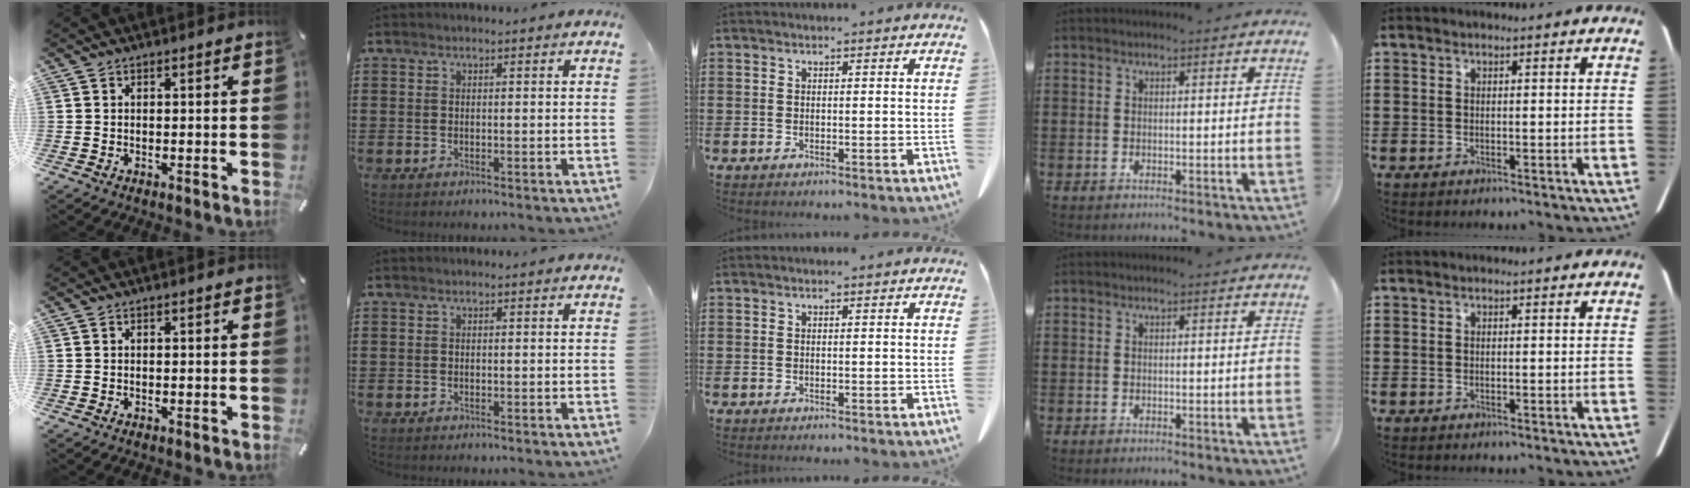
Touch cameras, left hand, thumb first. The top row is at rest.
{}